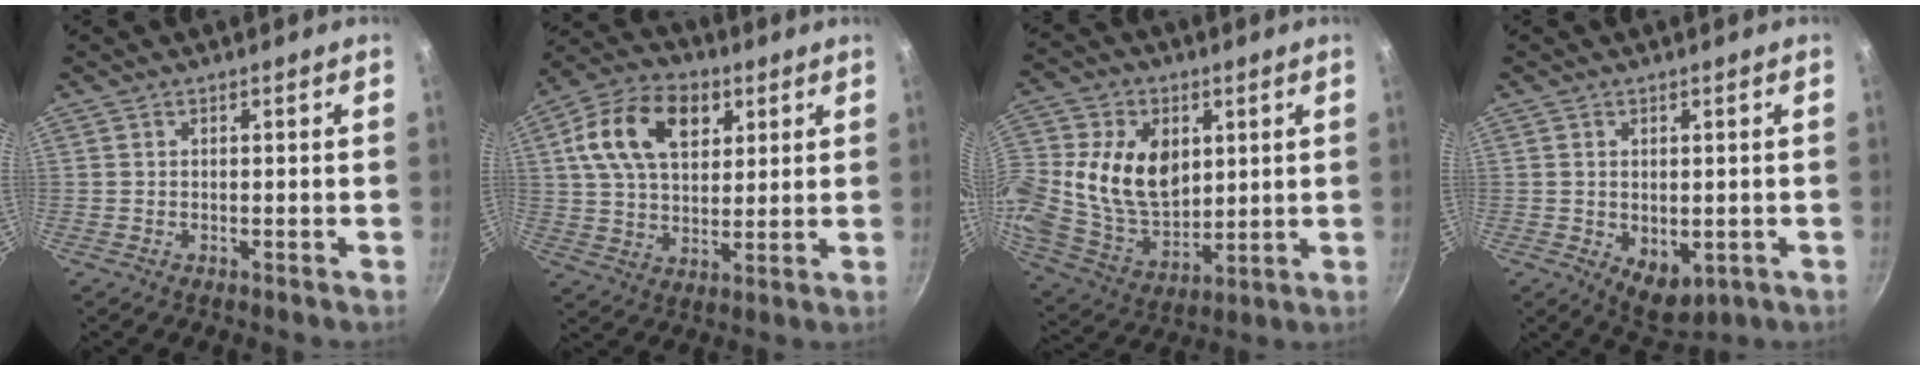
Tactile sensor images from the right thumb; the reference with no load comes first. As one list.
[{"total": 16.1, "force": [5.6, 10.5, 10.9], "torque": [-0.170, 0.001, 0.086]}, {"total": 18.5, "force": [3.4, 13.4, 12.3], "torque": [-0.221, -0.012, 0.068]}, {"total": 6.2, "force": [-0.9, 4.1, 4.6], "torque": [-0.052, -0.013, 0.000]}]